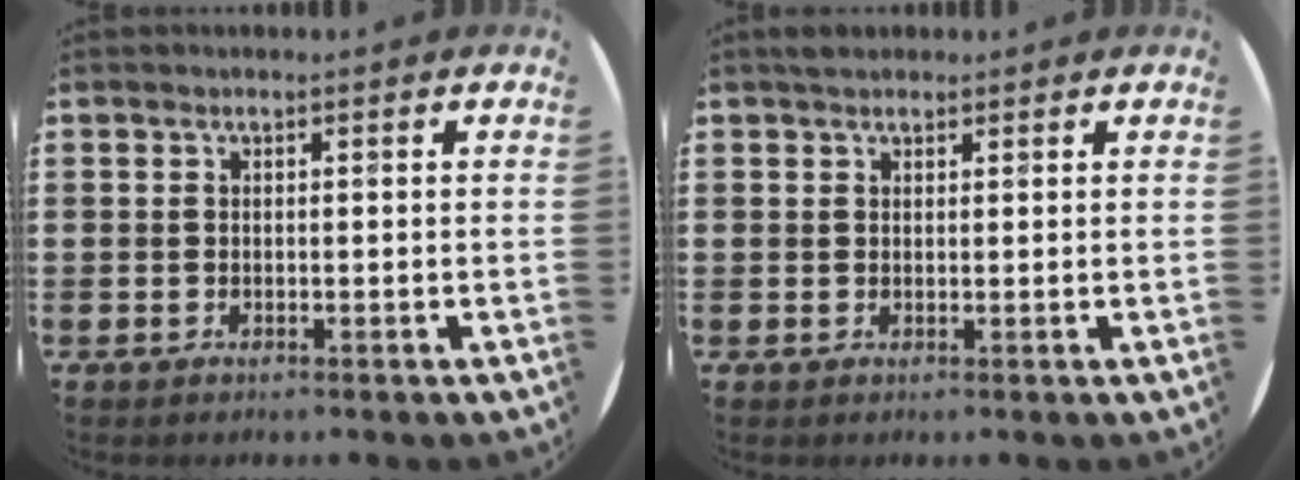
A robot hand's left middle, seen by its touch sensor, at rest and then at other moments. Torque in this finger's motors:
{"motor_torque": [0.41, -0.36, 0.02, 0.04]}